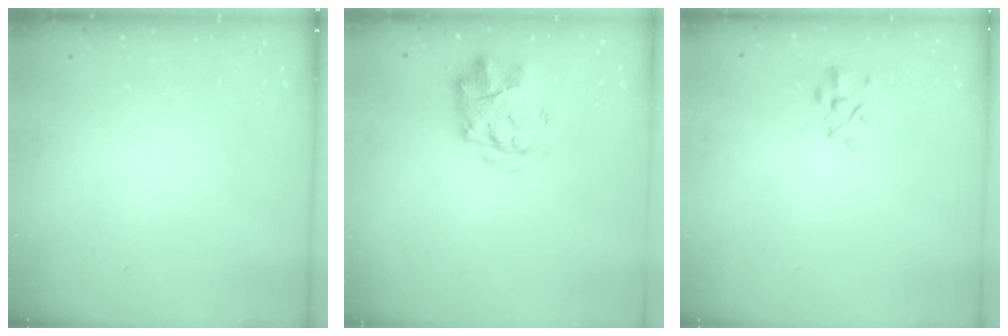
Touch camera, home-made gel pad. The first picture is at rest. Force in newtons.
{"total": 4.8, "press": 4.5, "slide": 1.7}
{"total": 2.3, "press": 2.2, "slide": 0.9}